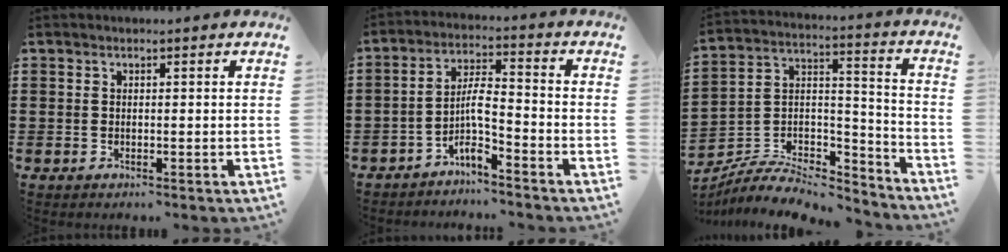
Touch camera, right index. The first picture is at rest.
{"total": 5.4, "force": [-3.5, 1.0, 4.0], "torque": [-0.082, 0.004, -0.070]}
{"total": 7.6, "force": [-6.6, 2.6, 2.6], "torque": [-0.043, 0.014, -0.130]}